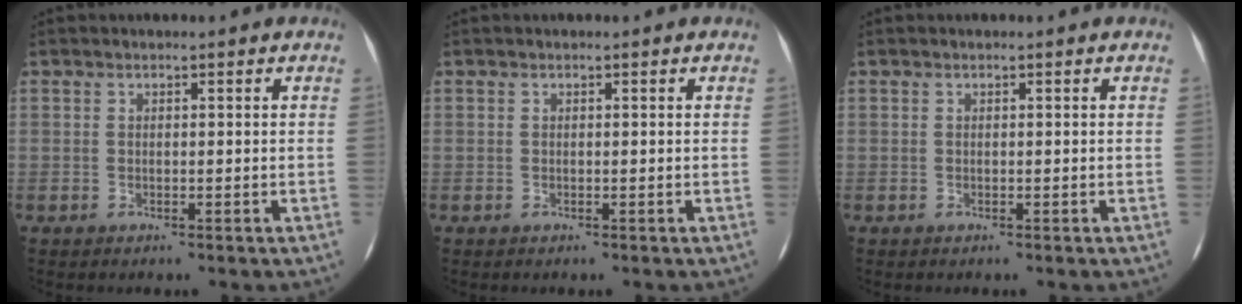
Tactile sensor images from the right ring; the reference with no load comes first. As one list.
[{"total": 0.0}, {"total": 0.0}]